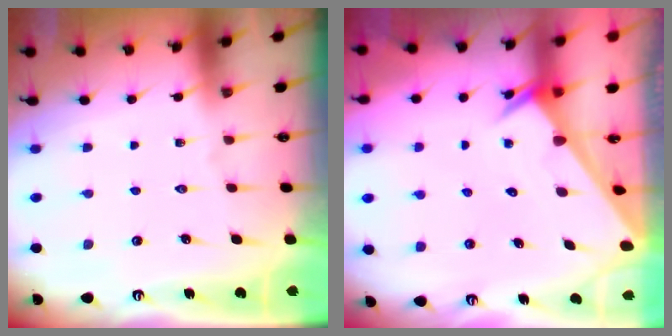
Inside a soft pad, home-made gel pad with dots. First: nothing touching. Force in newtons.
{"total": 2.3, "press": 2.3, "slide": 0.1}